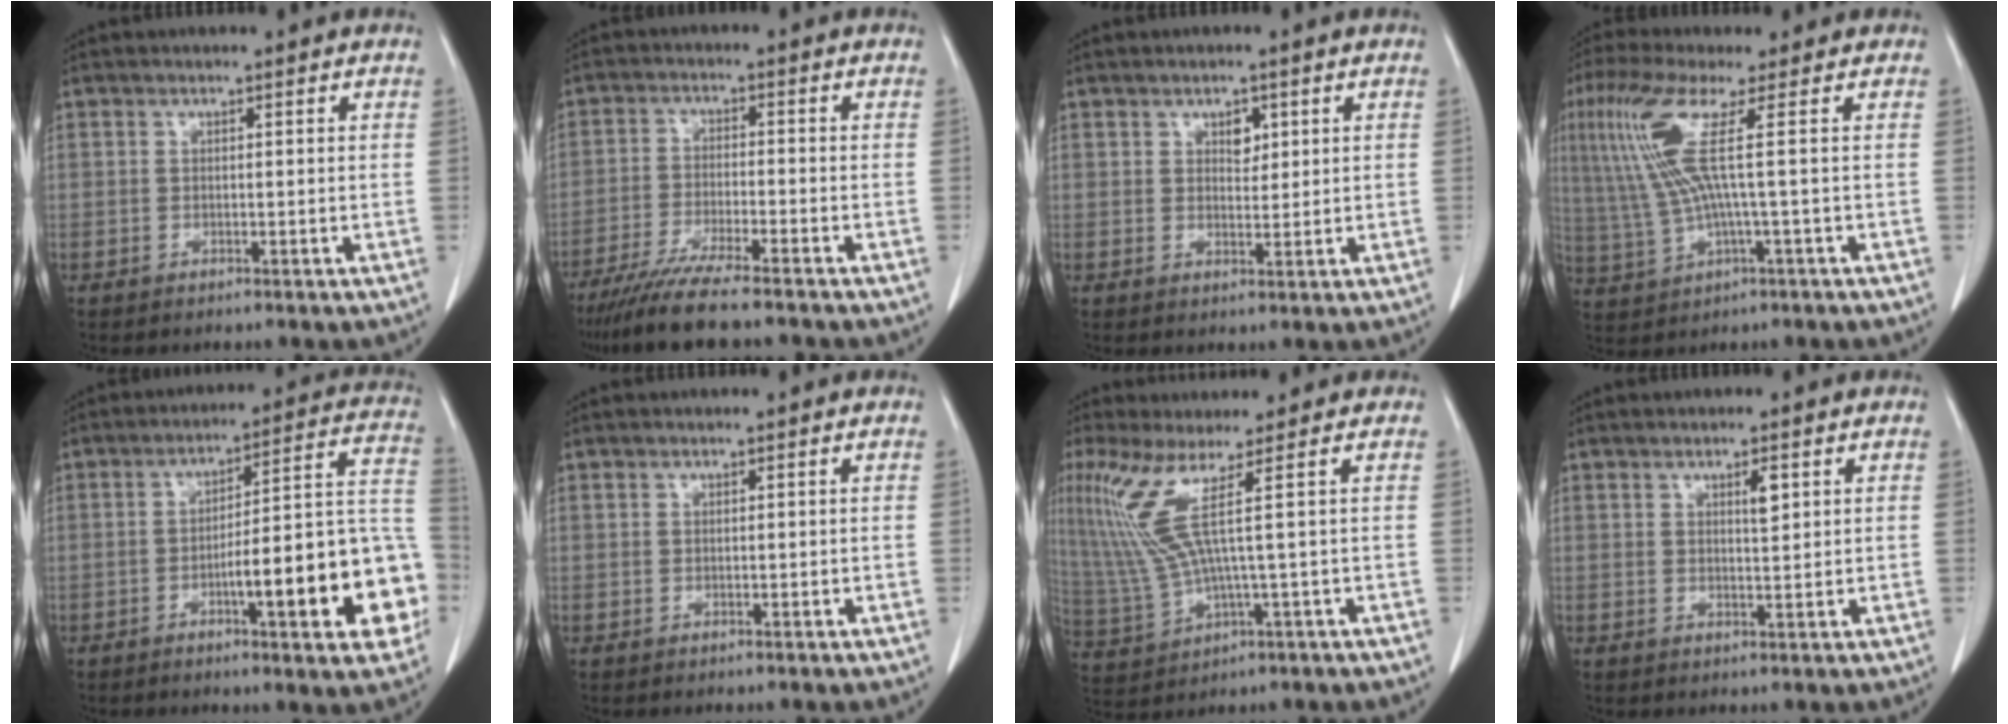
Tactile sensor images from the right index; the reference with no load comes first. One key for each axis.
{"total": 10.4, "fx": -8.7, "fy": 0.1, "fz": 5.7, "tx": -0.090, "ty": -0.028, "tz": -0.144}
{"total": 2.3, "fx": 1.0, "fy": 1.4, "fz": 1.5, "tx": -0.018, "ty": -0.001, "tz": 0.016}
{"total": 9.6, "fx": 2.3, "fy": -0.4, "fz": 9.3, "tx": -0.216, "ty": 0.009, "tz": 0.047}
{"total": 17.6, "fx": -5.7, "fy": 2.7, "fz": 16.4, "tx": -0.157, "ty": 0.038, "tz": -0.068}
{"total": 0.0}
{"total": 7.9, "fx": 2.9, "fy": -1.2, "fz": 7.2, "tx": -0.180, "ty": 0.002, "tz": 0.074}
{"total": 2.1, "fx": 0.9, "fy": 0.4, "fz": 1.8, "tx": -0.031, "ty": -0.003, "tz": 0.015}